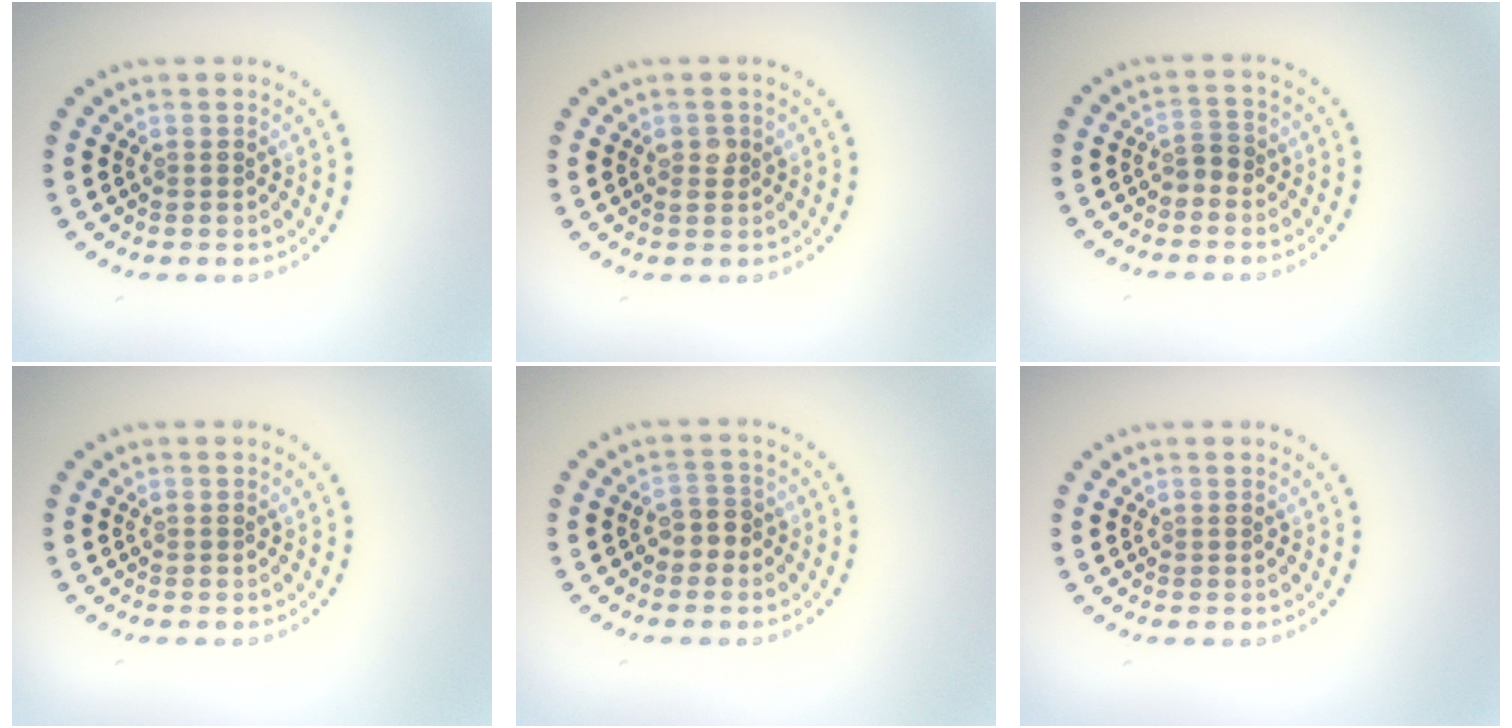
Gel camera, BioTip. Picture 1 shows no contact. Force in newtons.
{"total": 1.1, "press": 1.1, "slide": 0.0}
{"total": 1.1, "press": 1.0, "slide": 0.5}
{"total": 0.0}
{"total": 1.9, "press": 1.8, "slide": 0.7}
{"total": 0.0}